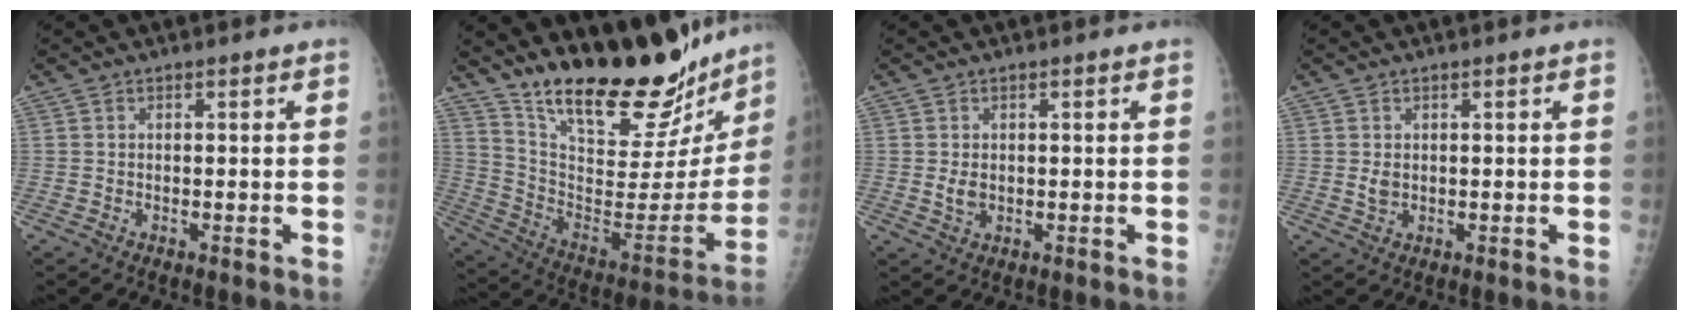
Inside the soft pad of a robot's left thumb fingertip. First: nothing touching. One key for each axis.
{"total": 28.8, "fx": 24.0, "fy": 8.4, "fz": 13.6, "tx": -0.182, "ty": -0.134, "tz": 0.362}
{"total": 2.2, "fx": 0.1, "fy": 1.6, "fz": 1.5, "tx": -0.023, "ty": -0.004, "tz": 0.007}
{"total": 1.8, "fx": 0.3, "fy": 1.3, "fz": 1.2, "tx": -0.017, "ty": -0.004, "tz": 0.010}